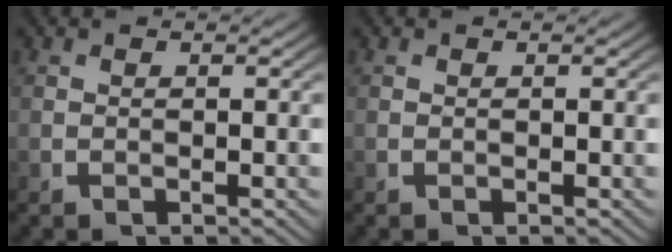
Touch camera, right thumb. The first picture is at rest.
{"total": 0.0}